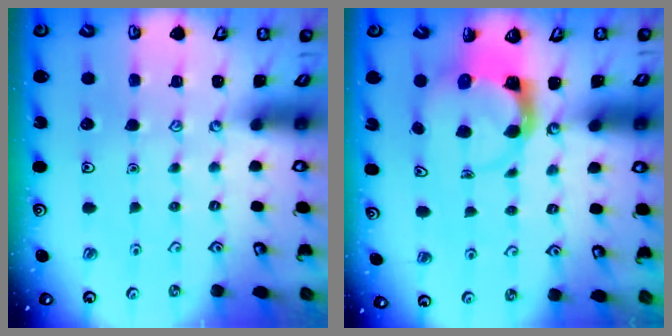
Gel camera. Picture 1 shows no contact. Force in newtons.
{"total": 4.0, "press": 4.0, "slide": 0.5}